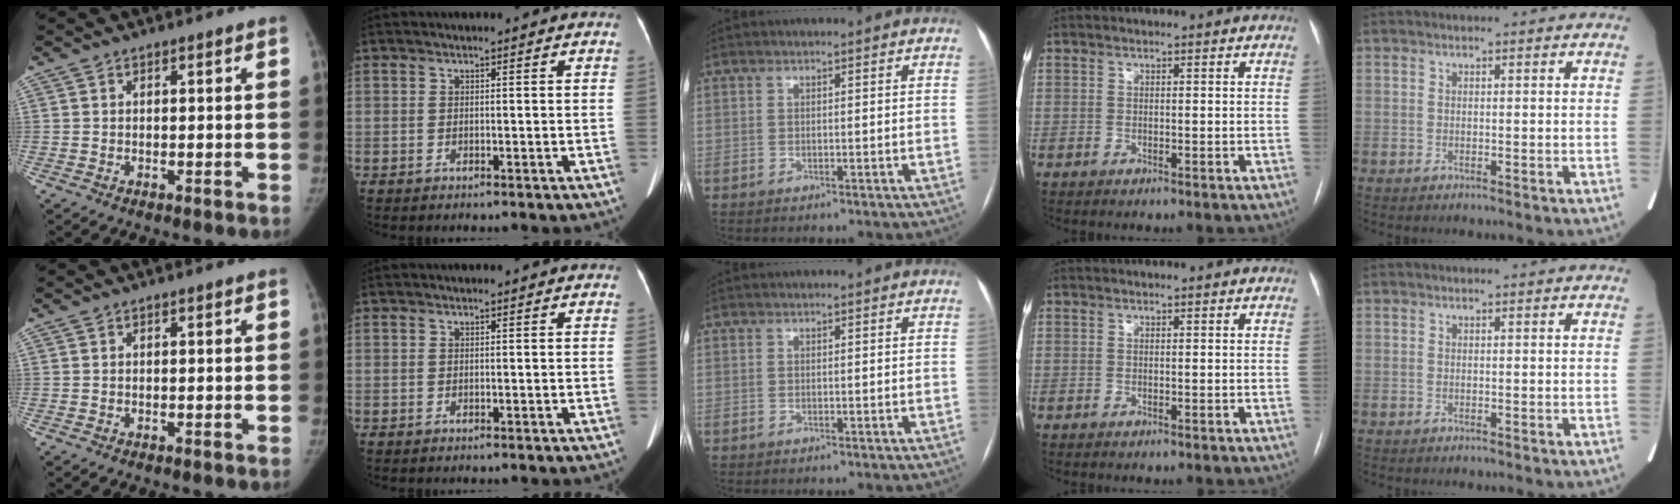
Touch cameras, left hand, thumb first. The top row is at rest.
{}